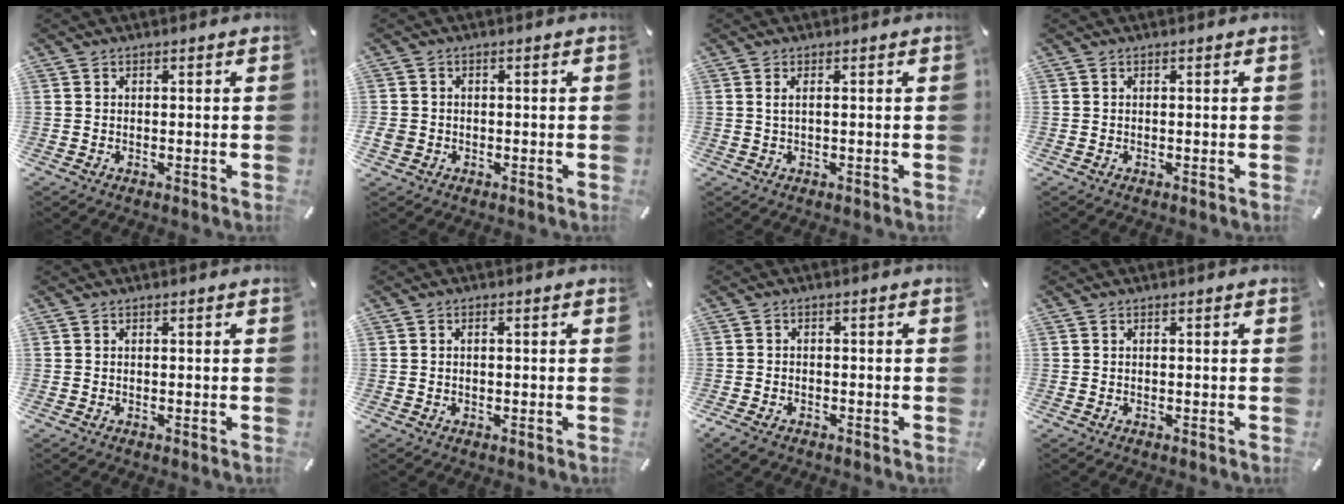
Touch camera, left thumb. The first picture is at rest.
{"total": 2.4, "force": [-0.7, 2.1, 0.9], "torque": [-0.023, 0.000, -0.016]}
{"total": 1.4, "force": [0.3, 0.1, 1.4], "torque": [-0.029, -0.002, 0.005]}
{"total": 0.0}
{"total": 0.0}
{"total": 1.0, "force": [0.0, 0.5, 0.8], "torque": [-0.016, 0.001, -0.001]}
{"total": 2.4, "force": [-1.6, 1.5, 1.0], "torque": [-0.033, 0.002, -0.035]}
{"total": 0.0}